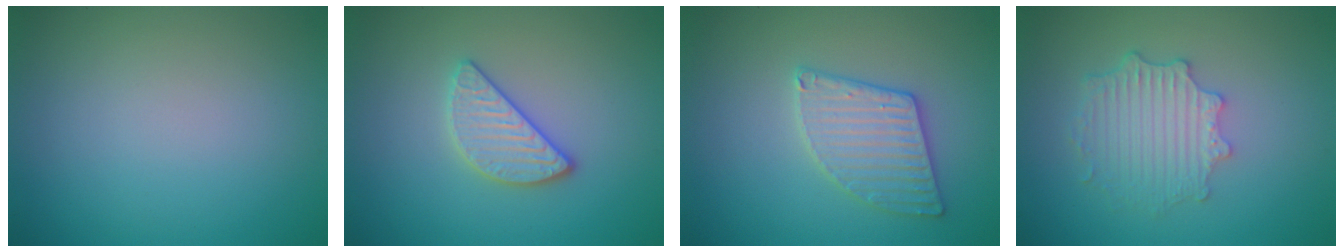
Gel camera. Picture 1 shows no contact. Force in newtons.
{"total": 3.0, "press": 2.8, "slide": 1.1}
{"total": 3.2, "press": 3.2, "slide": 0.1}
{"total": 3.9, "press": 3.1, "slide": 2.3}